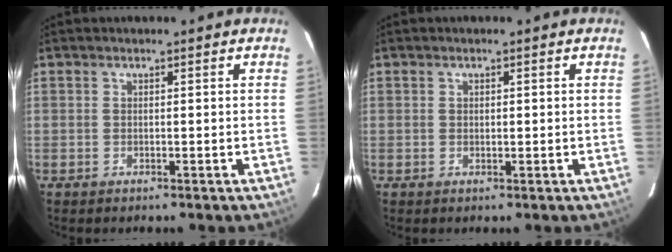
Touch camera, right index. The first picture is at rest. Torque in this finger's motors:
{"motor_torque": [-0.17, 0.06, 0.02, 0.00]}